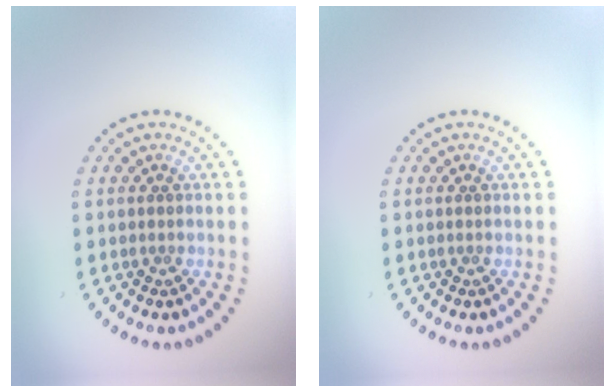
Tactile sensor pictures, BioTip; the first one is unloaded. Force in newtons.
{"total": 0.0}